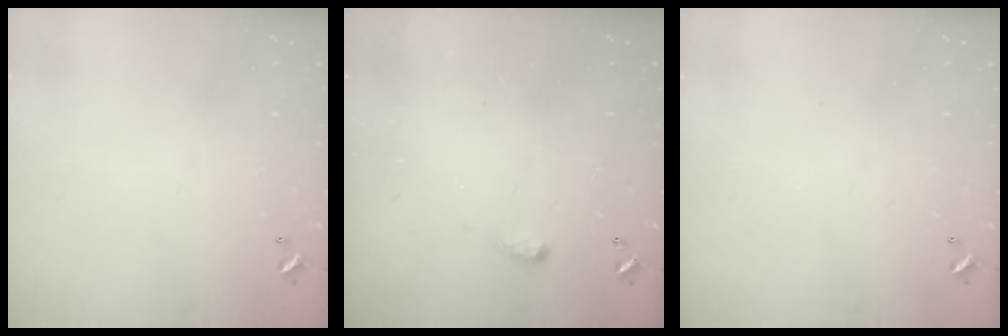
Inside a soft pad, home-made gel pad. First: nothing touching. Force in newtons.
{"total": 3.4, "press": 3.4, "slide": 0.4}
{"total": 0.0}